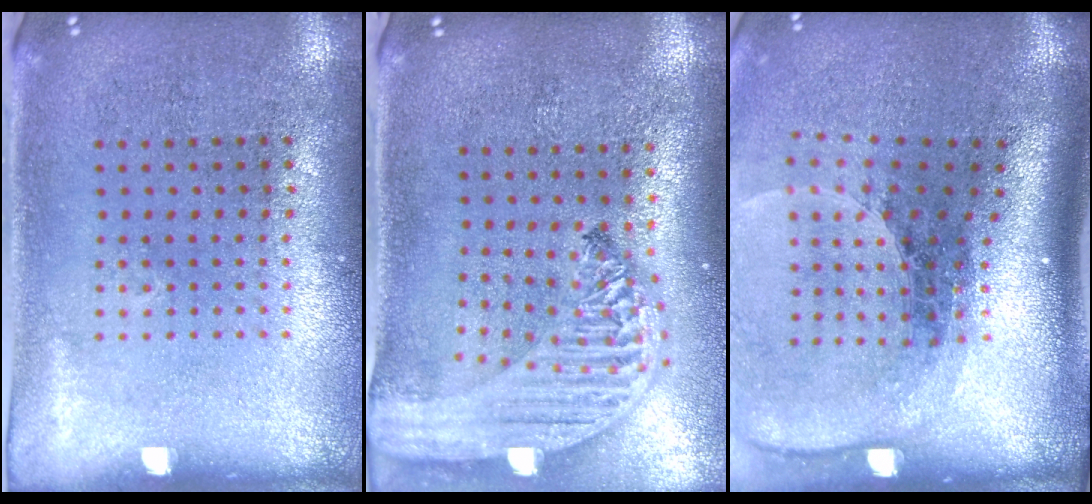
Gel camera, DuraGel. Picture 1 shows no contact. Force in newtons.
{"total": 2.8, "press": 2.3, "slide": 1.7}
{"total": 2.6, "press": 1.8, "slide": 1.8}